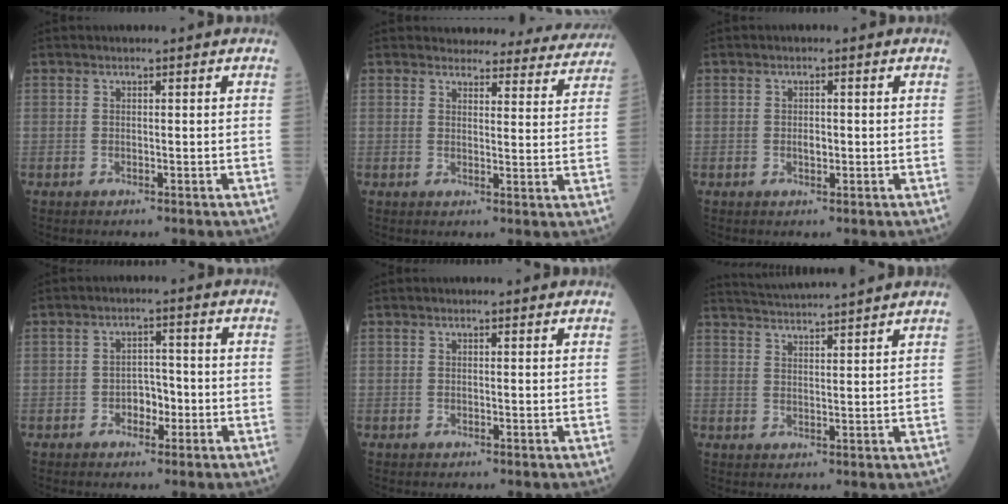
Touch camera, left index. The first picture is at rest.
{"total": 15.9, "force": [15.2, 3.9, 2.4], "torque": [0.006, -0.033, 0.153]}
{"total": 1.4, "force": [-0.2, 0.7, 1.1], "torque": [-0.021, 0.001, -0.002]}
{"total": 3.3, "force": [-1.2, 2.0, 2.3], "torque": [-0.031, 0.008, -0.023]}
{"total": 0.8, "force": [0.7, 0.2, 0.4], "torque": [-0.011, 0.003, 0.007]}
{"total": 11.9, "force": [11.1, -1.1, 4.1], "torque": [-0.081, 0.019, 0.159]}